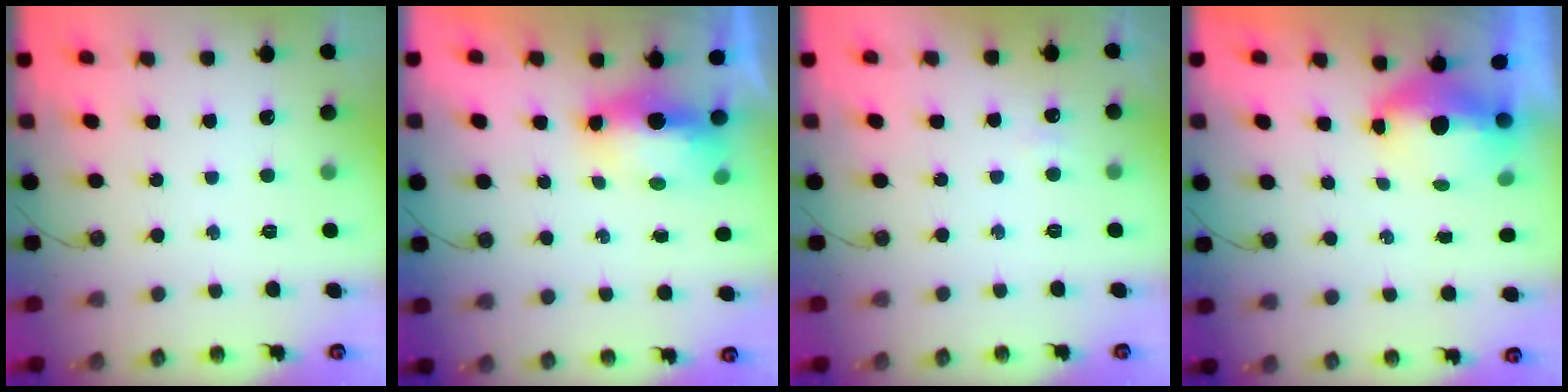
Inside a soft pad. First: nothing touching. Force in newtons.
{"total": 7.4, "press": 7.4, "slide": 0.6}
{"total": 2.9, "press": 2.5, "slide": 1.6}
{"total": 6.2, "press": 6.1, "slide": 0.8}